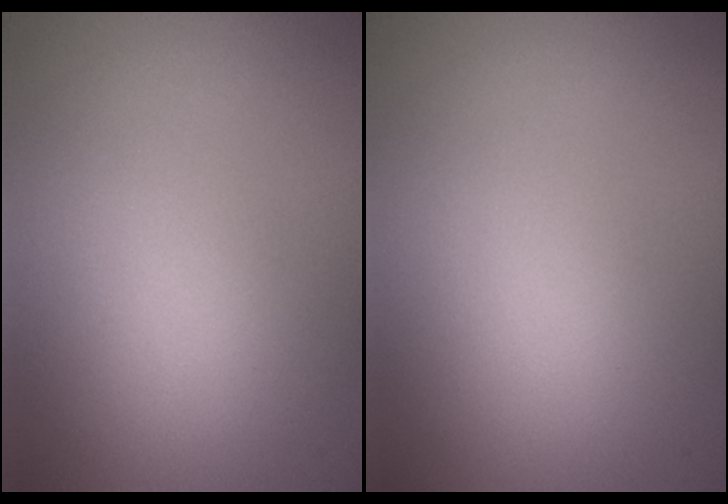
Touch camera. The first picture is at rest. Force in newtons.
{"total": 0.0}